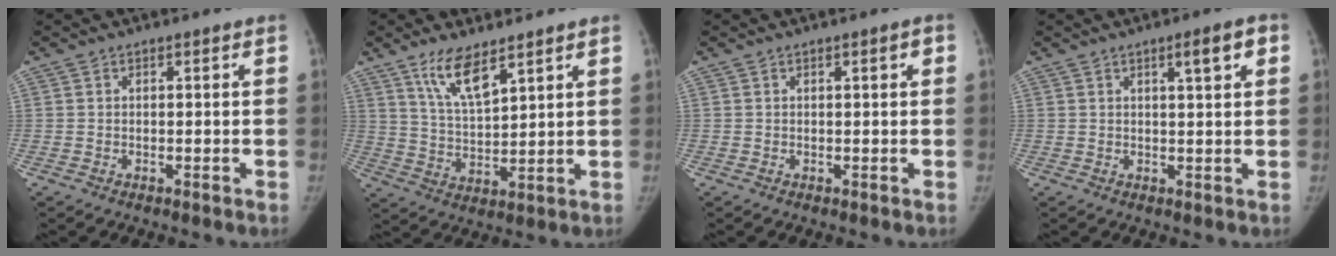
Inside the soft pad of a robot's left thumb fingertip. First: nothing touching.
{"total": 8.5, "force": [5.7, 2.4, 5.8], "torque": [-0.100, -0.033, 0.116]}
{"total": 1.0, "force": [0.3, 0.3, 0.9], "torque": [-0.008, 0.005, 0.002]}
{"total": 4.4, "force": [1.9, 0.7, 3.9], "torque": [-0.052, -0.005, 0.030]}